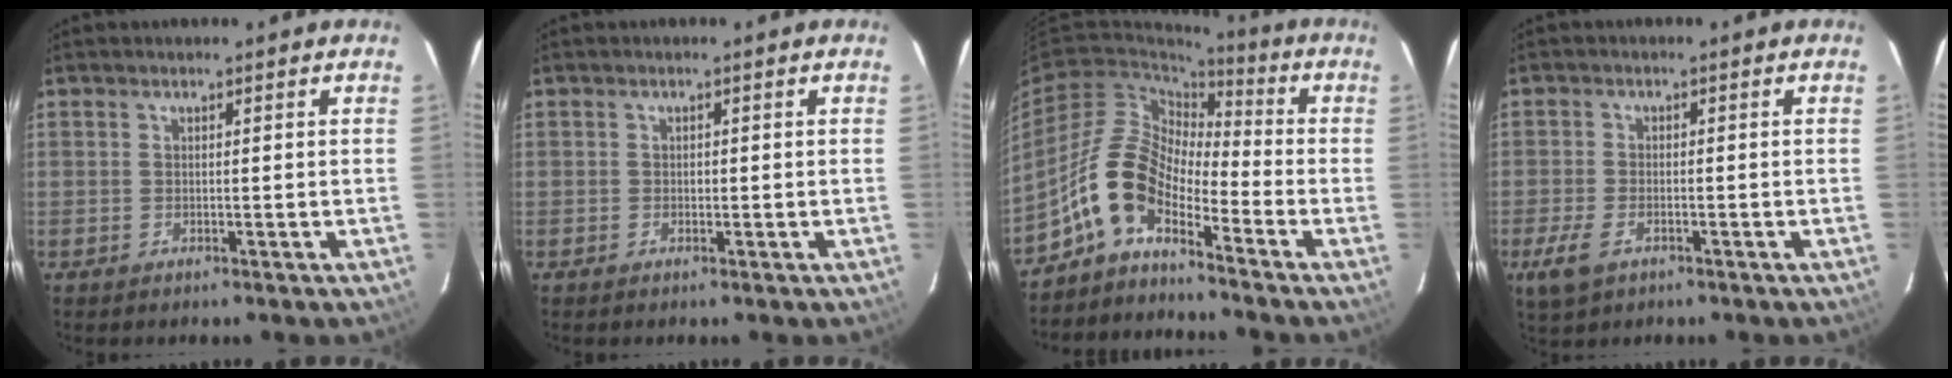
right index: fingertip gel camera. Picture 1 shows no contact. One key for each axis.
{"total": 0.6, "fx": -0.1, "fy": 0.6, "fz": 0.2, "tx": -0.001, "ty": 0.002, "tz": -0.002}
{"total": 10.7, "fx": -6.6, "fy": 4.6, "fz": 7.0, "tx": -0.137, "ty": 0.017, "tz": -0.143}
{"total": 5.4, "fx": -2.9, "fy": 2.9, "fz": 3.5, "tx": -0.093, "ty": -0.010, "tz": -0.053}